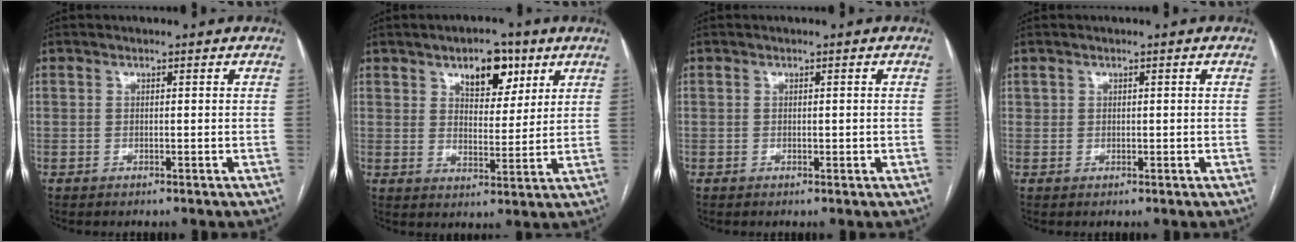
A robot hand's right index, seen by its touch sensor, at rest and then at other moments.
{"total": 8.1, "force": [4.7, 4.0, 5.3], "torque": [-0.075, 0.007, 0.074]}
{"total": 0.9, "force": [-0.1, 0.5, 0.7], "torque": [-0.011, 0.000, 0.001]}
{"total": 1.0, "force": [0.3, 0.8, 0.4], "torque": [-0.006, 0.005, 0.008]}